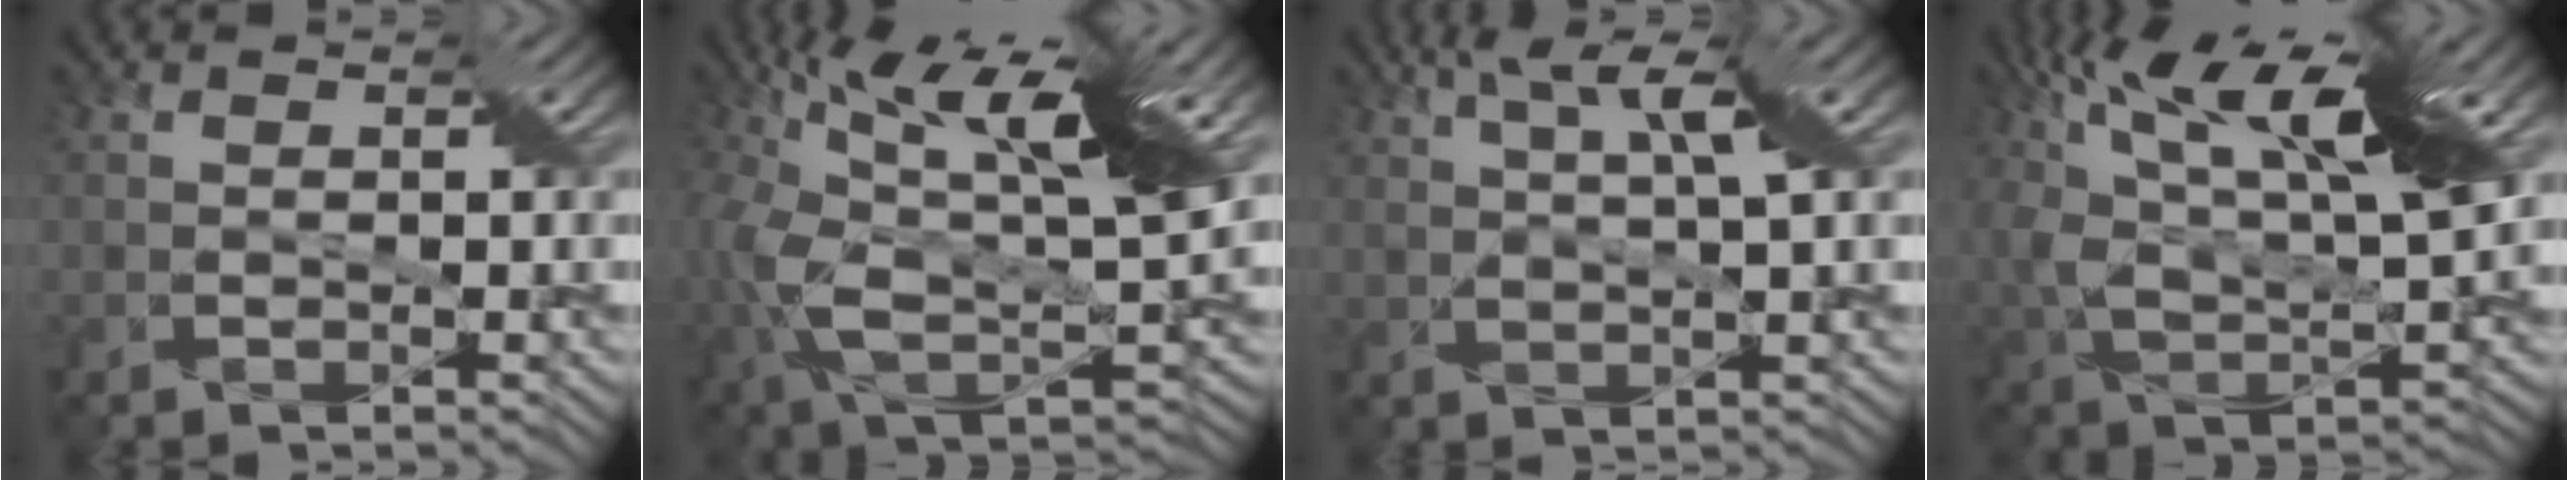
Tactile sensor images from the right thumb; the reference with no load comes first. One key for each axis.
{"total": 16.0, "fx": 3.8, "fy": 7.4, "fz": 13.7, "tx": -0.293, "ty": -0.004, "tz": 0.062}
{"total": 5.2, "fx": 2.7, "fy": 0.5, "fz": 4.4, "tx": -0.082, "ty": 0.010, "tz": 0.050}
{"total": 15.9, "fx": 7.0, "fy": 6.6, "fz": 12.7, "tx": -0.252, "ty": 0.018, "tz": 0.112}